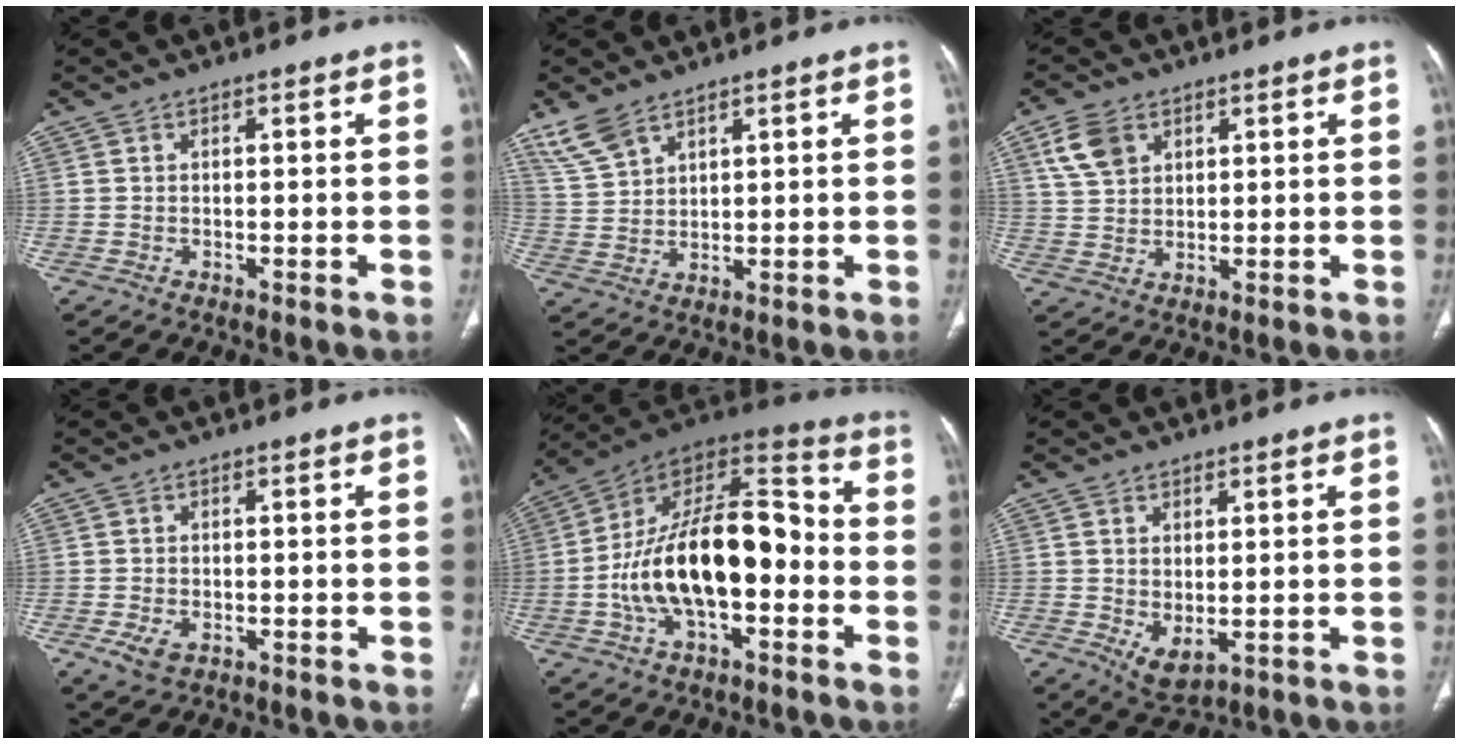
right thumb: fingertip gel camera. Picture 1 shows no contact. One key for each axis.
{"total": 6.3, "fx": 4.8, "fy": 2.9, "fz": 2.9, "tx": -0.057, "ty": -0.011, "tz": 0.109}
{"total": 6.8, "fx": 3.4, "fy": 4.6, "fz": 3.7, "tx": -0.060, "ty": -0.007, "tz": 0.071}
{"total": 3.6, "fx": -1.3, "fy": 2.3, "fz": 2.4, "tx": -0.050, "ty": -0.003, "tz": -0.018}
{"total": 22.3, "fx": -3.7, "fy": 11.2, "fz": 19.0, "tx": -0.310, "ty": 0.053, "tz": -0.063}
{"total": 4.7, "fx": -0.5, "fy": 2.6, "fz": 3.9, "tx": -0.067, "ty": -0.011, "tz": 0.009}